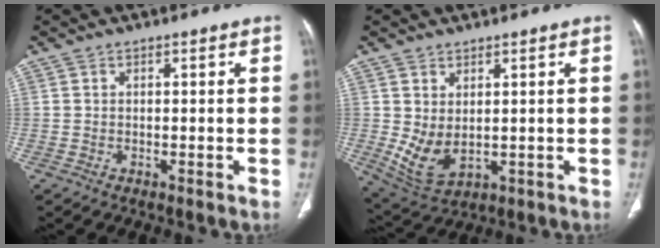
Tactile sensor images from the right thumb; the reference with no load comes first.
{"total": 6.5, "force": [0.5, 3.8, 5.2], "torque": [-0.096, -0.010, 0.032]}